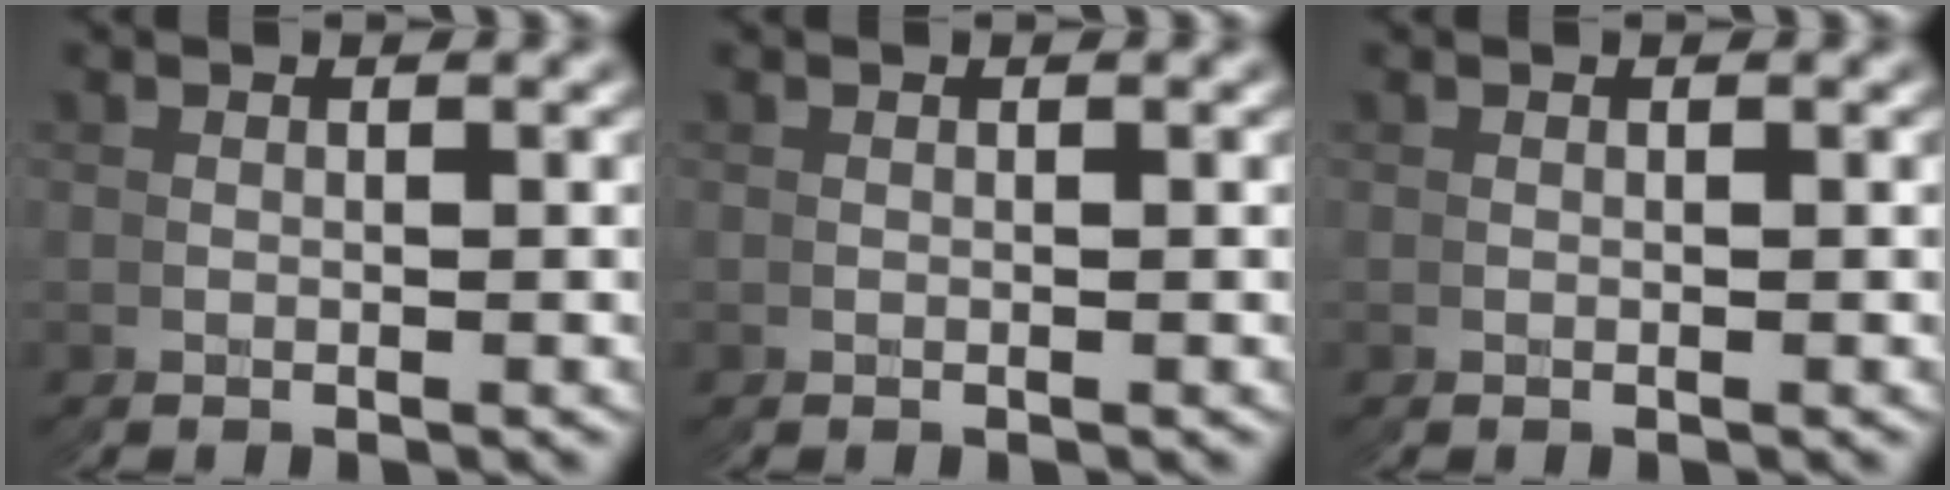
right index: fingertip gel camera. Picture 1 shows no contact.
{"total": 0.0}
{"total": 0.0}